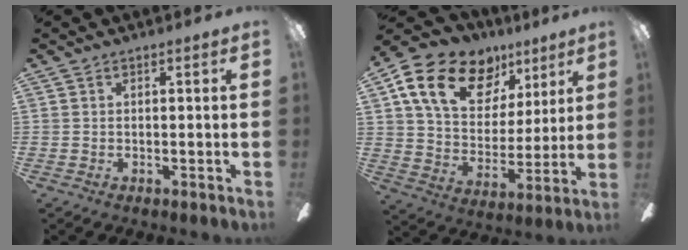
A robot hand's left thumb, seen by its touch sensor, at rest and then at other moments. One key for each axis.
{"total": 19.6, "fx": 10.4, "fy": 12.7, "fz": 10.7, "tx": -0.177, "ty": -0.036, "tz": 0.188}